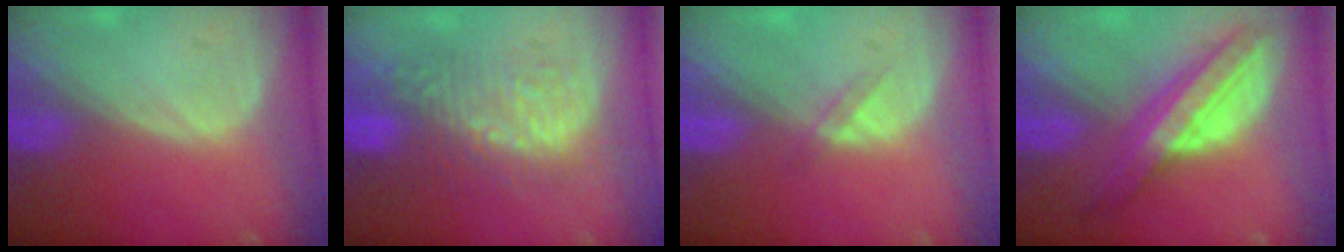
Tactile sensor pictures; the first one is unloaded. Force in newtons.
{"total": 9.5, "press": 8.8, "slide": 3.5}
{"total": 1.8, "press": 1.4, "slide": 1.0}
{"total": 8.5, "press": 8.5, "slide": 0.4}